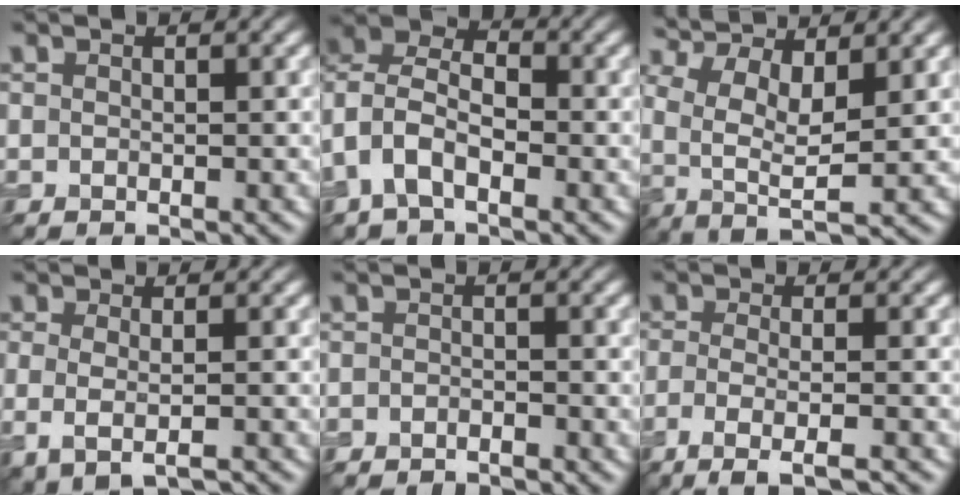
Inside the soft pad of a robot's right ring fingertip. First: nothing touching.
{"total": 6.4, "force": [-1.9, 4.1, 4.6], "torque": [-0.097, 0.014, -0.052]}
{"total": 6.2, "force": [2.0, 2.1, 5.4], "torque": [-0.113, 0.005, 0.033]}
{"total": 2.7, "force": [-0.5, 0.9, 2.5], "torque": [-0.044, -0.008, -0.006]}
{"total": 1.8, "force": [-1.7, 0.2, 0.3], "torque": [0.000, -0.003, -0.031]}
{"total": 5.0, "force": [-3.1, 1.2, 3.8], "torque": [-0.060, -0.011, -0.057]}